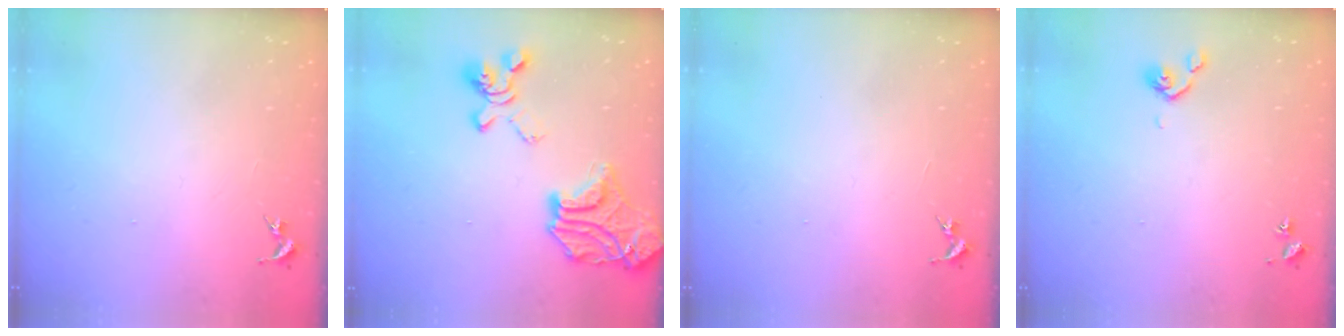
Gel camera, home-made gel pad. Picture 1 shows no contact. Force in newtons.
{"total": 25.0, "press": 24.9, "slide": 2.6}
{"total": 0.0}
{"total": 5.0, "press": 4.9, "slide": 1.2}